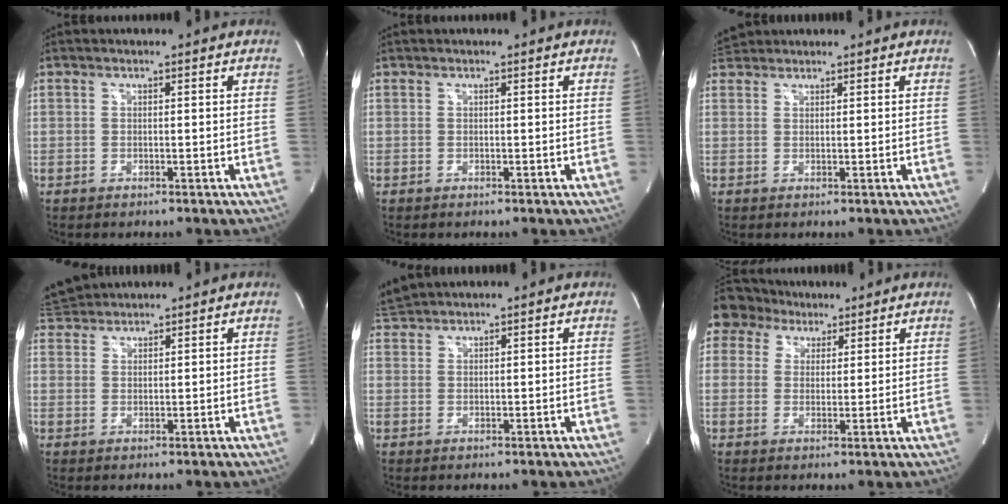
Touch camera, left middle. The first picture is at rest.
{"total": 0.0}
{"total": 2.3, "force": [2.3, 0.5, -0.1], "torque": [-0.007, 0.018, 0.046]}
{"total": 4.2, "force": [4.1, 0.8, 0.3], "torque": [-0.014, 0.028, 0.080]}
{"total": 2.3, "force": [2.3, -0.2, -0.1], "torque": [-0.008, 0.018, 0.053]}
{"total": 6.2, "force": [4.6, 4.2, 0.0], "torque": [-0.004, 0.025, 0.082]}